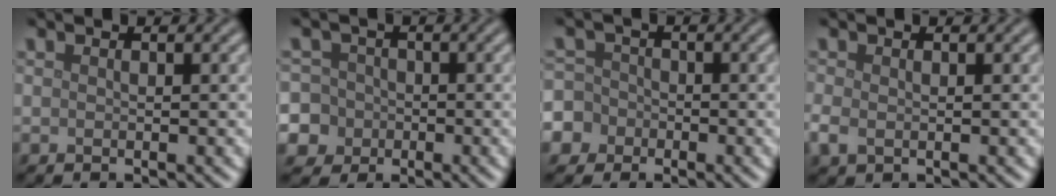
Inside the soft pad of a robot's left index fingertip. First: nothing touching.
{"total": 8.9, "force": [-3.0, 8.1, 1.9], "torque": [-0.049, -0.001, -0.088]}
{"total": 6.5, "force": [-3.0, 5.6, 1.1], "torque": [-0.027, -0.003, -0.080]}
{"total": 1.5, "force": [-0.3, 1.1, 0.9], "torque": [-0.024, -0.007, -0.005]}